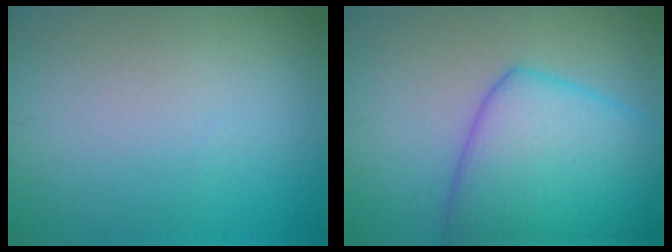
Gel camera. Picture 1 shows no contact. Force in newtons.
{"total": 8.1, "press": 8.0, "slide": 0.5}